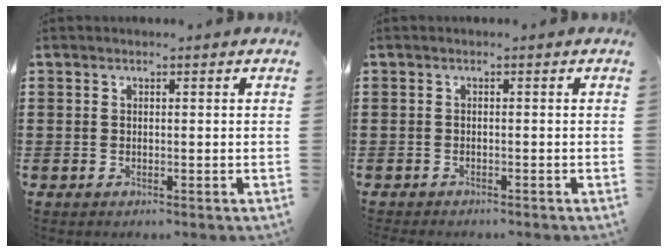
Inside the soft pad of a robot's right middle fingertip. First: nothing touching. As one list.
[{"total": 0.8, "force": [-0.8, 0.0, 0.0], "torque": [-0.003, -0.002, -0.016]}]